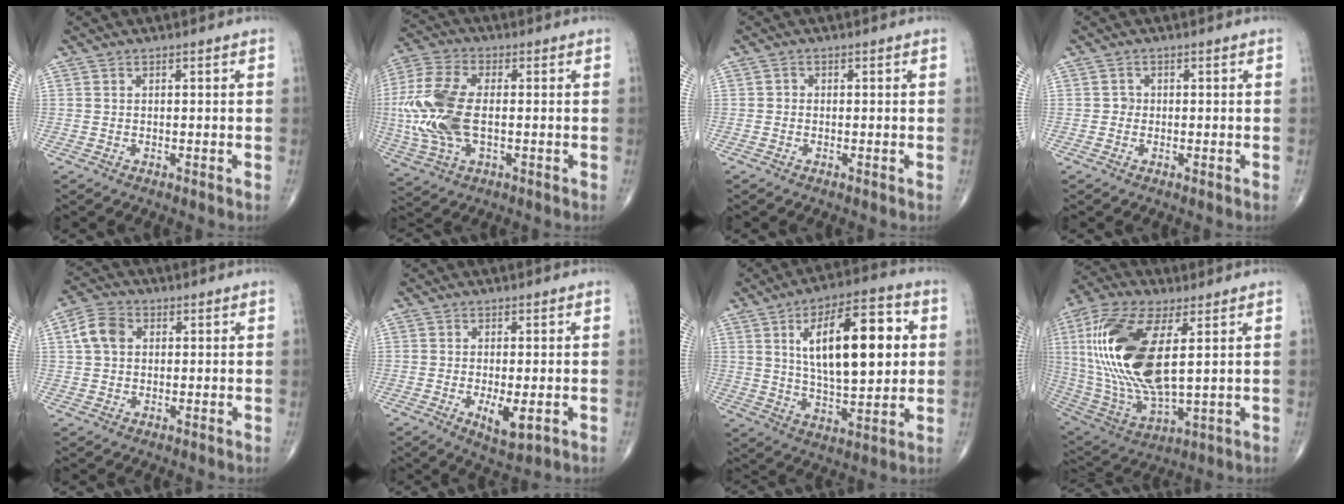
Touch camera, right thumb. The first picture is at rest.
{"total": 15.7, "force": [-0.6, 8.2, 13.4], "torque": [-0.317, 0.005, -0.011]}
{"total": 0.7, "force": [-0.2, 0.6, 0.2], "torque": [0.001, 0.002, -0.010]}
{"total": 1.0, "force": [-0.1, 0.9, 0.3], "torque": [0.003, 0.004, -0.004]}
{"total": 5.9, "force": [1.2, 4.5, 3.7], "torque": [-0.066, 0.011, 0.017]}
{"total": 5.2, "force": [-1.3, 1.8, 4.7], "torque": [-0.079, -0.013, -0.018]}
{"total": 19.9, "force": [4.4, 8.3, 17.5], "torque": [-0.249, -0.003, 0.071]}
{"total": 24.0, "force": [4.5, 10.3, 21.2], "torque": [-0.457, -0.023, 0.089]}